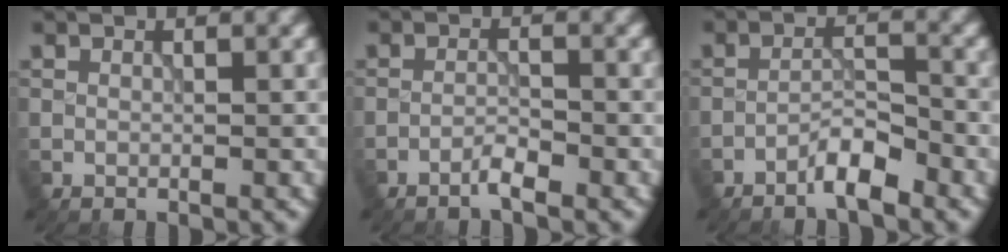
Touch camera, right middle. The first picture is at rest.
{"total": 1.5, "force": [-1.2, 0.1, 0.9], "torque": [-0.015, 0.005, -0.027]}
{"total": 3.0, "force": [-2.3, 0.5, 1.9], "torque": [-0.032, 0.010, -0.046]}